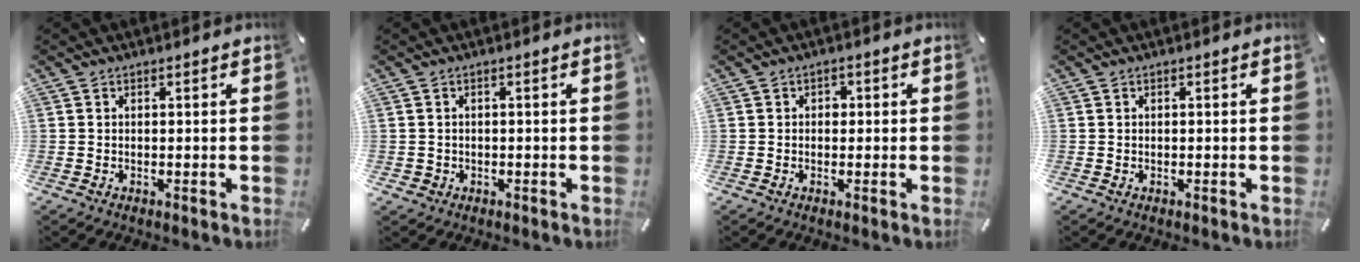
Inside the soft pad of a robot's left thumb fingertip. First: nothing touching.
{"total": 1.4, "force": [-0.3, 1.3, 0.3], "torque": [-0.006, 0.004, -0.010]}
{"total": 1.6, "force": [-0.1, 1.4, 0.8], "torque": [-0.009, 0.005, -0.008]}
{"total": 0.0}